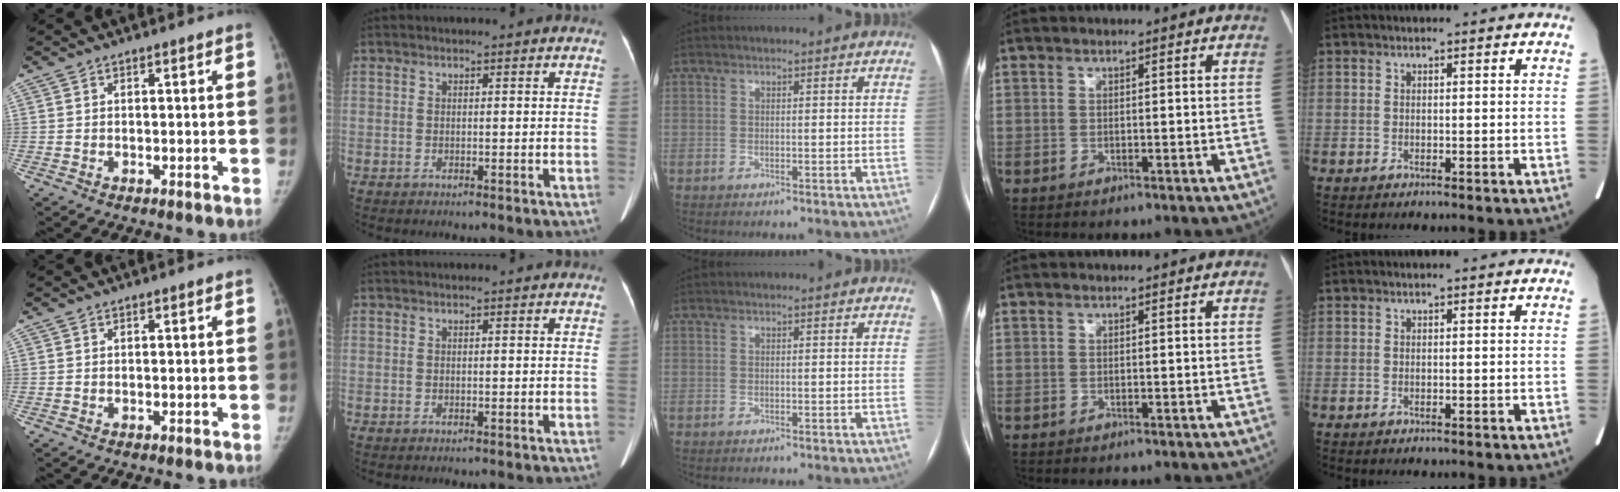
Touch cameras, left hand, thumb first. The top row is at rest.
{}